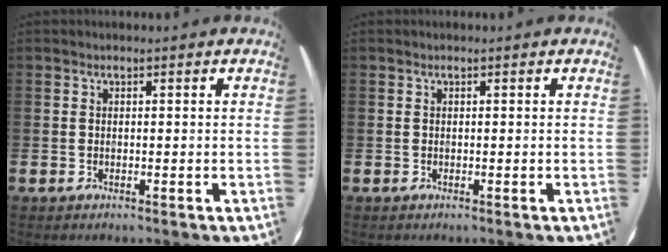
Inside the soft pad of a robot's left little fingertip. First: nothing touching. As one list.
[{"total": 0.0}]